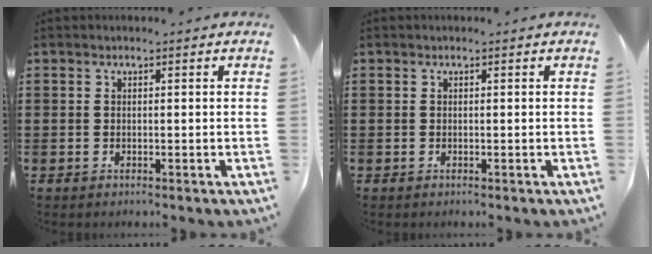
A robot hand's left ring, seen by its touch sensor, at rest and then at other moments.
{"total": 0.0}